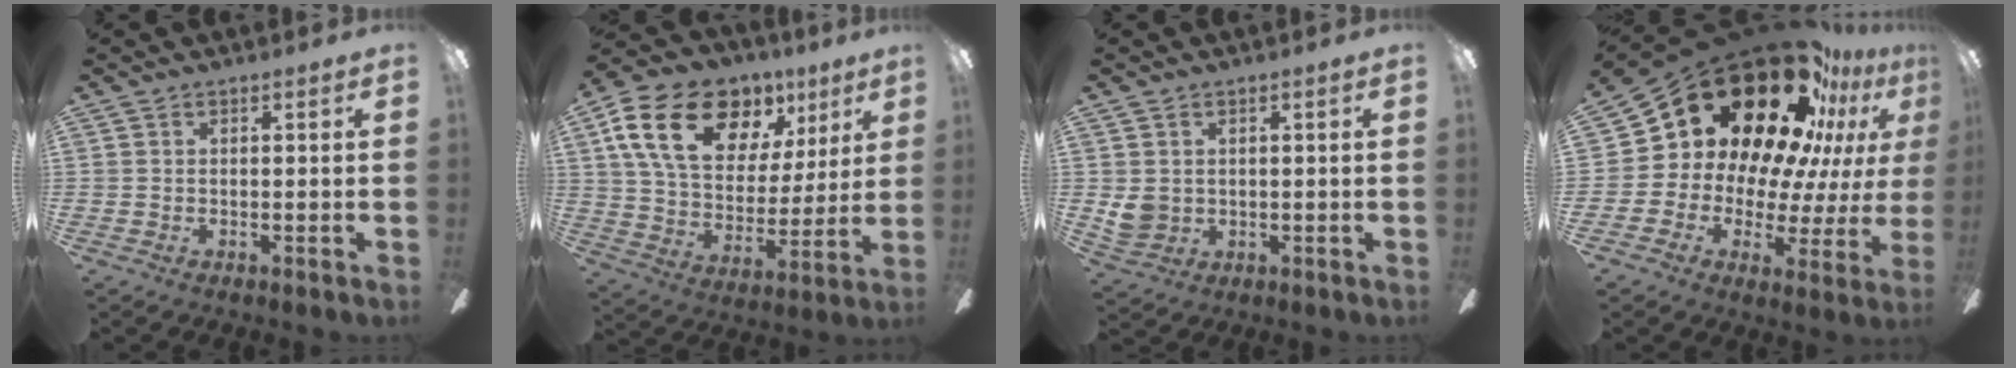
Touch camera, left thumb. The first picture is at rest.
{"total": 21.5, "force": [10.8, 13.4, 12.9], "torque": [-0.217, -0.039, 0.198]}
{"total": 4.6, "force": [1.4, 4.1, 1.5], "torque": [-0.034, 0.000, 0.028]}
{"total": 26.3, "force": [17.2, 13.0, 15.0], "torque": [-0.246, -0.139, 0.317]}